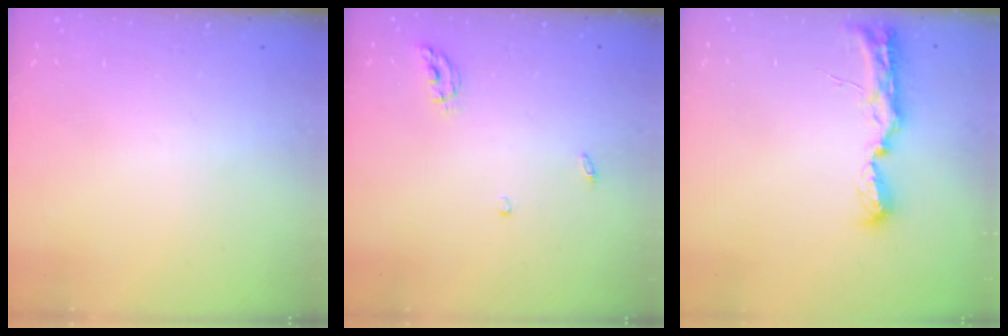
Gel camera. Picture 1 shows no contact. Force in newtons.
{"total": 5.2, "press": 5.2, "slide": 0.4}
{"total": 10.7, "press": 9.7, "slide": 4.5}